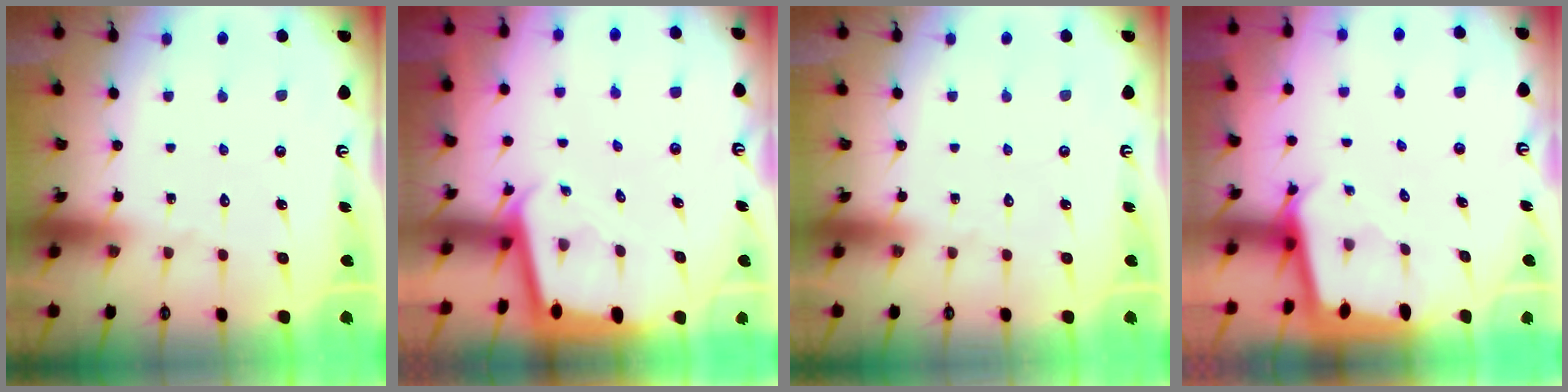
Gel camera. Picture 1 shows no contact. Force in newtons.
{"total": 1.9, "press": 1.9, "slide": 0.1}
{"total": 0.0}
{"total": 2.3, "press": 2.3, "slide": 0.1}